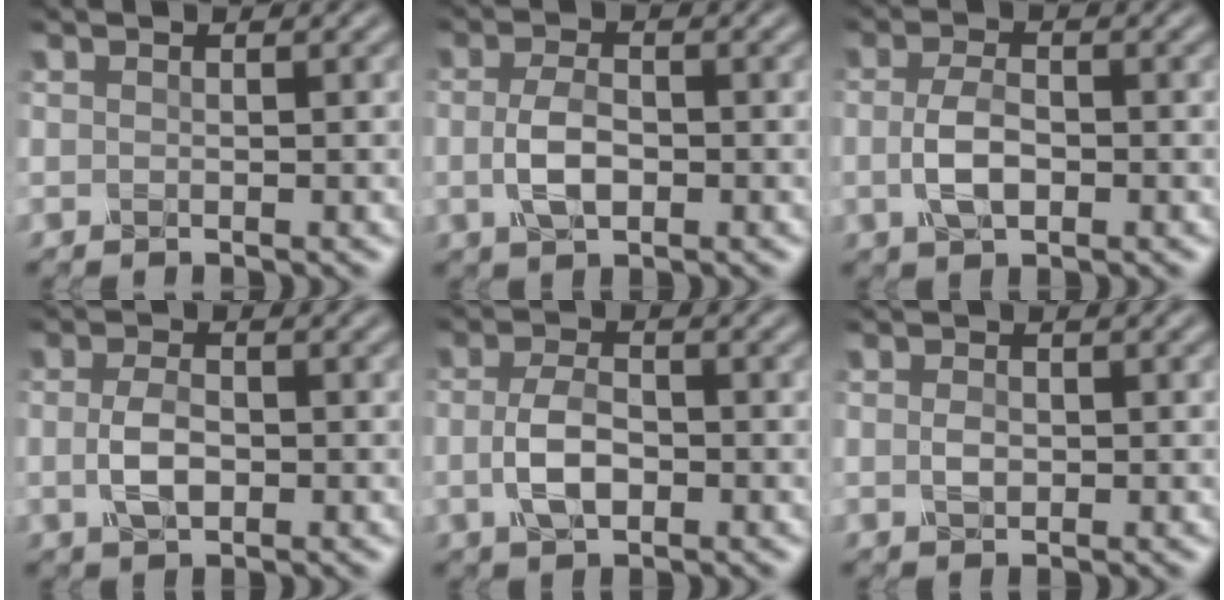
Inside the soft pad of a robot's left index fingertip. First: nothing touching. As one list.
[{"total": 3.4, "force": [-0.4, 1.9, 2.8], "torque": [-0.060, -0.001, -0.009]}, {"total": 3.3, "force": [-0.5, 1.8, 2.7], "torque": [-0.058, -0.001, -0.010]}, {"total": 3.0, "force": [-0.3, 1.7, 2.4], "torque": [-0.053, -0.002, -0.006]}, {"total": 3.7, "force": [-0.6, 2.1, 3.1], "torque": [-0.067, -0.001, -0.013]}, {"total": 1.4, "force": [0.0, 0.9, 1.0], "torque": [-0.021, -0.002, 0.000]}]